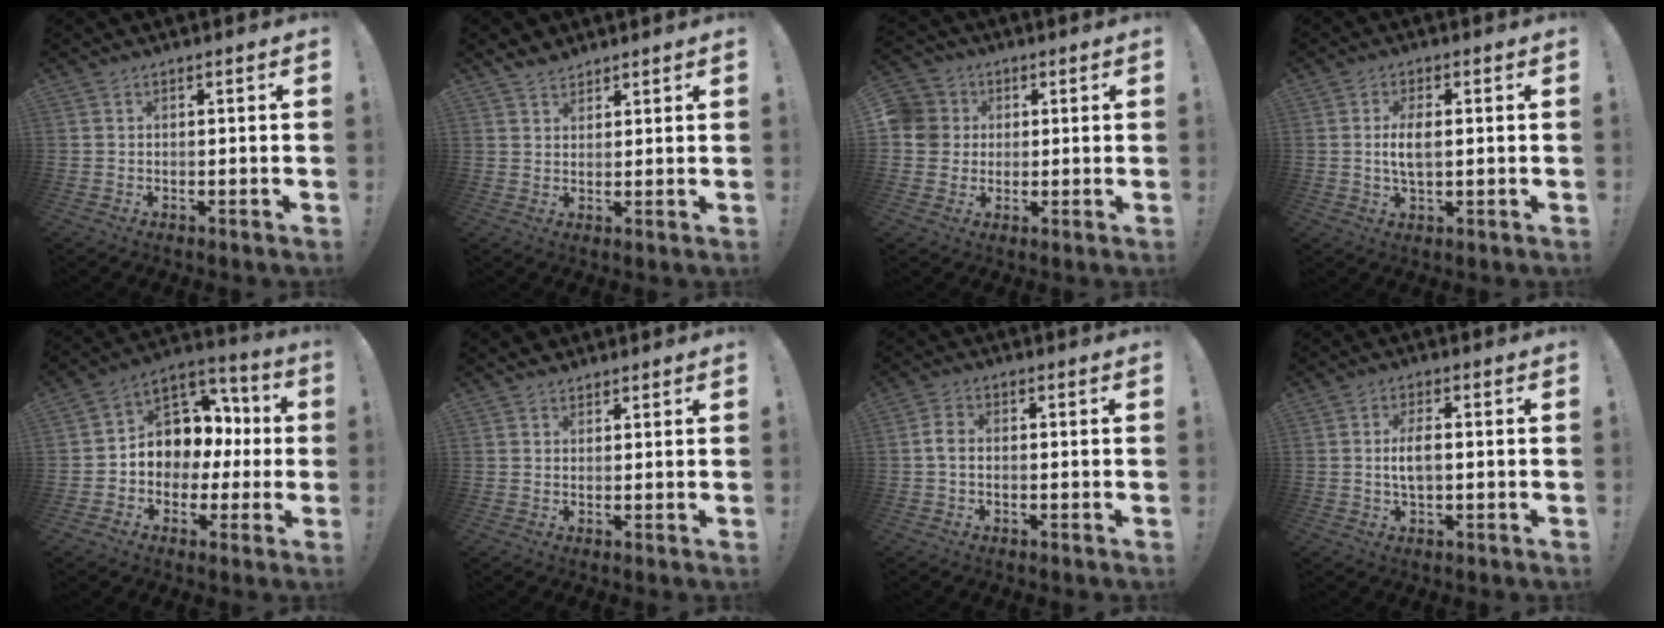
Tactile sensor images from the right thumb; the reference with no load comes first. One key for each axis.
{"total": 3.5, "fx": 2.9, "fy": 1.7, "fz": 0.8, "tx": -0.015, "ty": -0.018, "tz": 0.056}
{"total": 8.1, "fx": 0.8, "fy": 7.8, "fz": 2.1, "tx": -0.047, "ty": 0.008, "tz": 0.019}
{"total": 5.4, "fx": 0.1, "fy": 2.3, "fz": 5.0, "tx": -0.094, "ty": -0.002, "tz": -0.005}
{"total": 10.1, "fx": 1.0, "fy": 9.0, "fz": 4.5, "tx": -0.055, "ty": -0.014, "tz": 0.025}
{"total": 2.4, "fx": 1.8, "fy": 1.6, "fz": 0.4, "tx": -0.002, "ty": -0.009, "tz": 0.032}
{"total": 3.9, "fx": -0.4, "fy": 2.4, "fz": 3.0, "tx": -0.051, "ty": 0.013, "tz": -0.004}
{"total": 5.1, "fx": -0.3, "fy": 2.0, "fz": 4.6, "tx": -0.088, "ty": 0.004, "tz": -0.008}